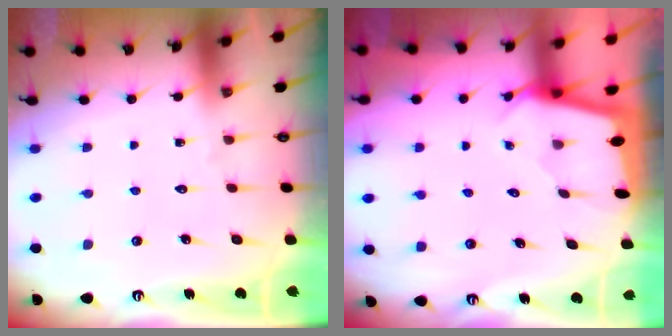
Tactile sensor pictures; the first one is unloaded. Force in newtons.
{"total": 1.6, "press": 1.6, "slide": 0.2}